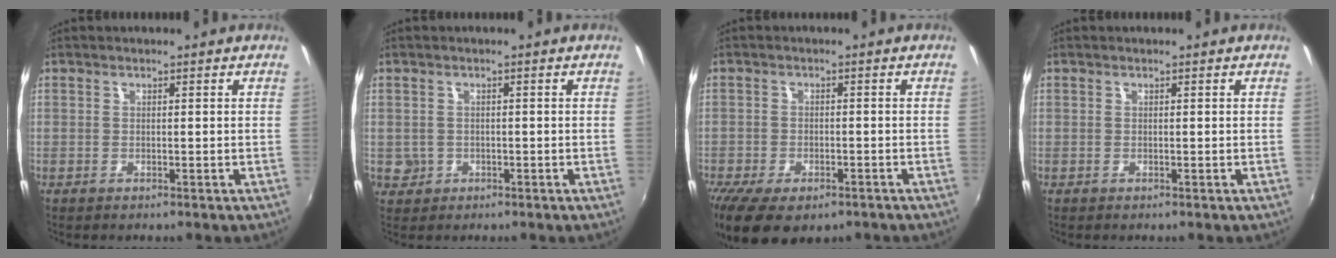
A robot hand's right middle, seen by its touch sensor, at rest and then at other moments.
{"total": 2.9, "force": [-0.4, 2.8, 0.7], "torque": [-0.016, -0.002, -0.002]}
{"total": 10.7, "force": [-7.1, 4.8, 6.4], "torque": [-0.146, -0.039, -0.111]}
{"total": 0.0}